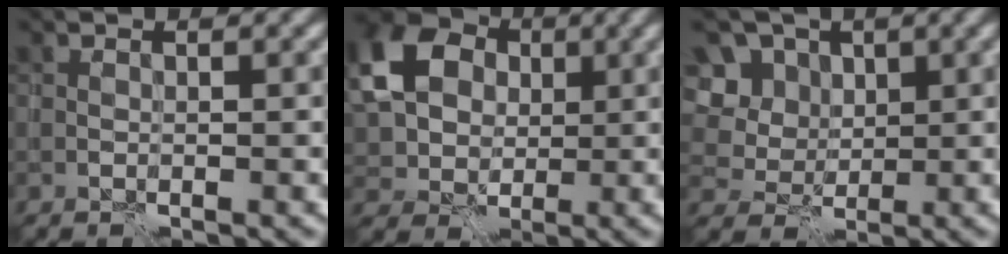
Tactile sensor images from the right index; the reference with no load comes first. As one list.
[{"total": 12.9, "force": [2.9, 10.3, 7.1], "torque": [-0.150, 0.020, 0.040]}, {"total": 9.7, "force": [4.4, 7.6, 4.0], "torque": [-0.090, 0.025, 0.059]}]